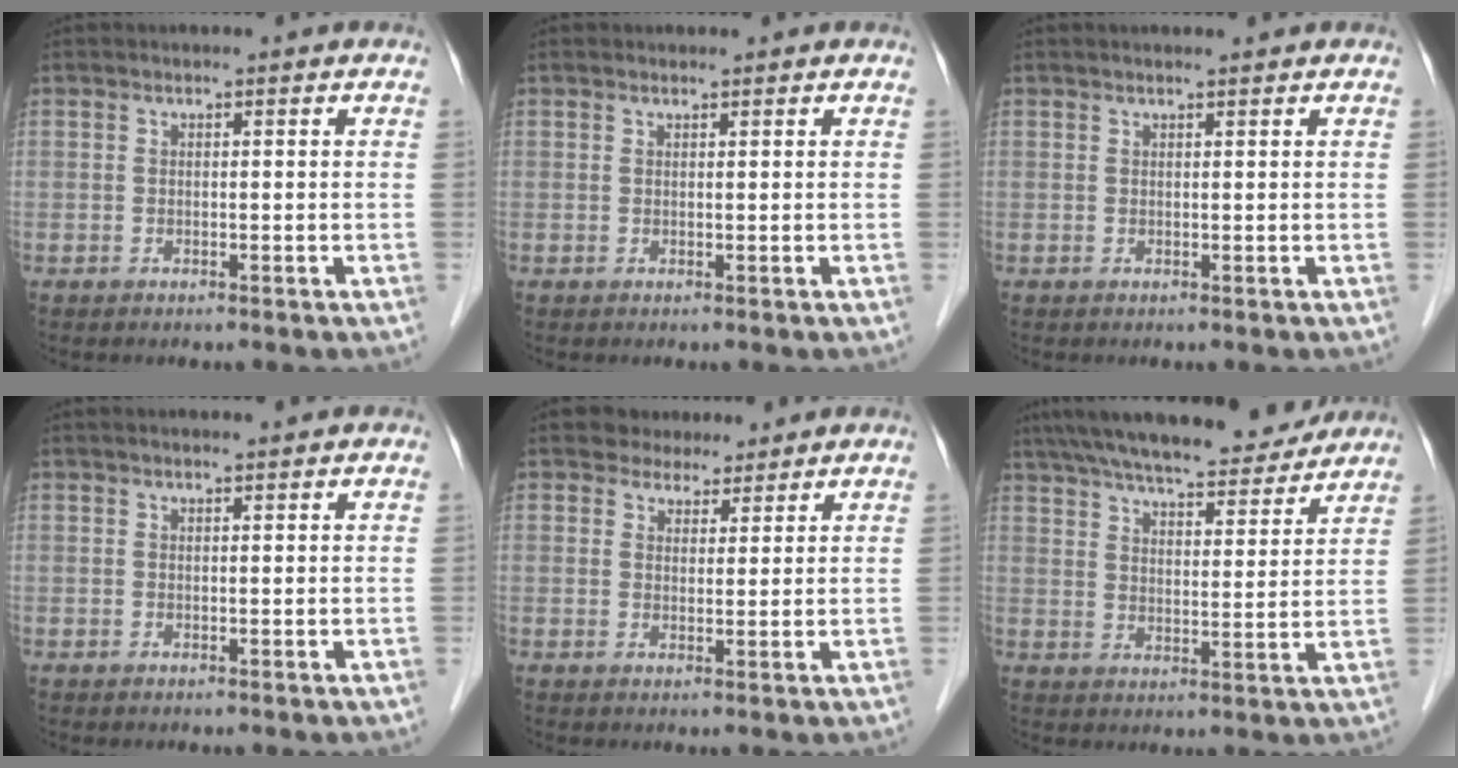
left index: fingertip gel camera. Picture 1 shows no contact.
{"total": 0.0}
{"total": 0.8, "force": [0.8, 0.0, 0.2], "torque": [-0.005, 0.004, 0.014]}
{"total": 1.4, "force": [1.3, 0.1, 0.4], "torque": [-0.005, 0.008, 0.021]}
{"total": 3.9, "force": [3.3, 2.0, 0.5], "torque": [0.000, 0.002, 0.049]}
{"total": 19.1, "force": [17.0, 3.7, 7.9], "torque": [-0.133, 0.019, 0.241]}